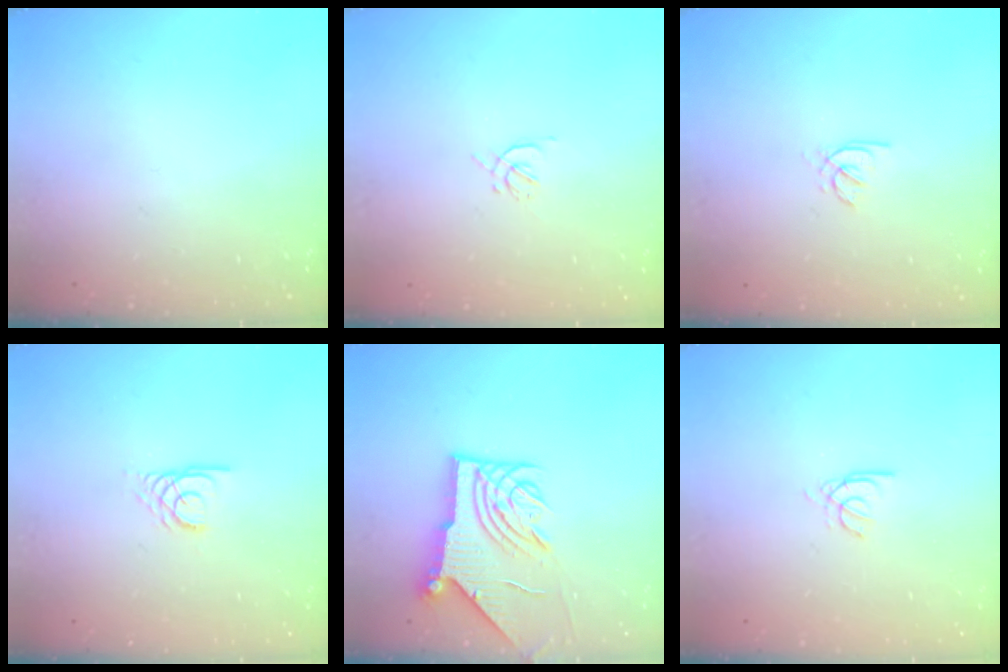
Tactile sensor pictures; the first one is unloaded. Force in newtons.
{"total": 1.2, "press": 1.2, "slide": 0.4}
{"total": 1.8, "press": 1.8, "slide": 0.5}
{"total": 2.3, "press": 2.3, "slide": 0.1}
{"total": 10.2, "press": 10.1, "slide": 1.1}
{"total": 2.6, "press": 2.6, "slide": 0.4}